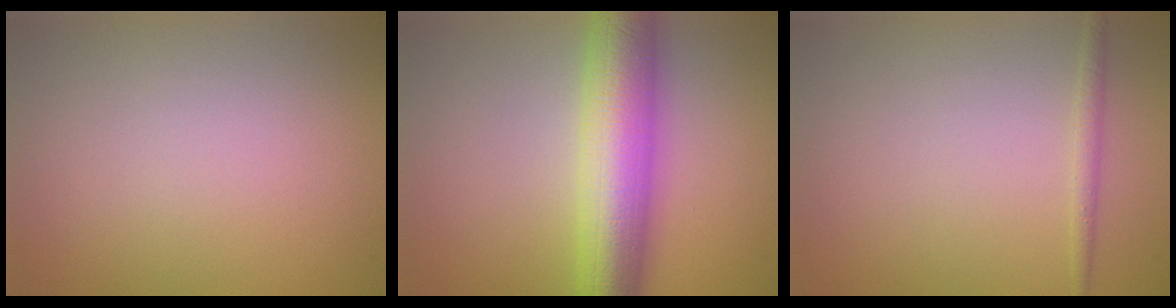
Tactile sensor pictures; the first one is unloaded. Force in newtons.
{"total": 9.2, "press": 9.2, "slide": 0.1}
{"total": 1.1, "press": 1.1, "slide": 0.1}